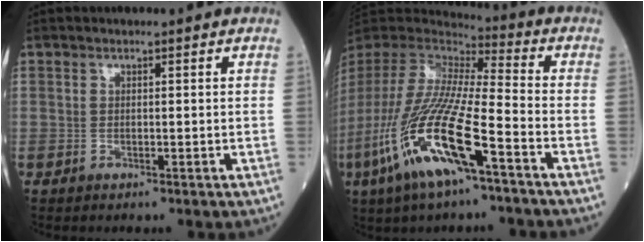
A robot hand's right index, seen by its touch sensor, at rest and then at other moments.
{"total": 20.3, "force": [-9.3, 2.9, 17.8], "torque": [-0.414, -0.051, -0.183]}